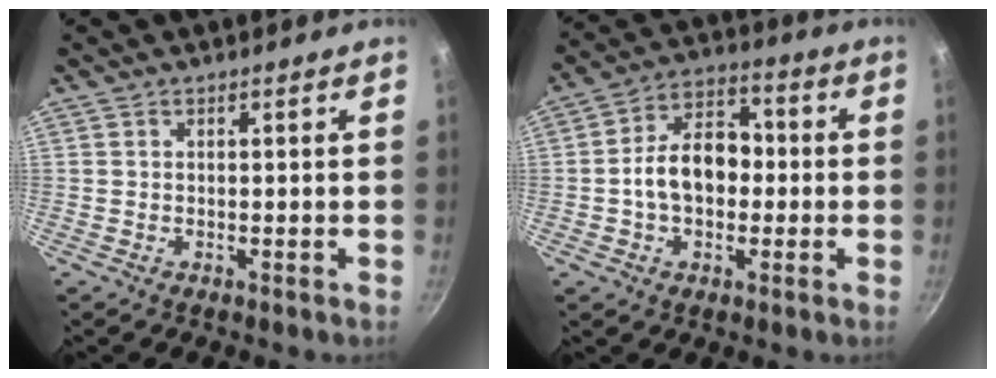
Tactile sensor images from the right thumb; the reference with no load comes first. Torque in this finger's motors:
{"motor_torque": [1.50, 1.36, 1.25, -0.17, 0.09]}